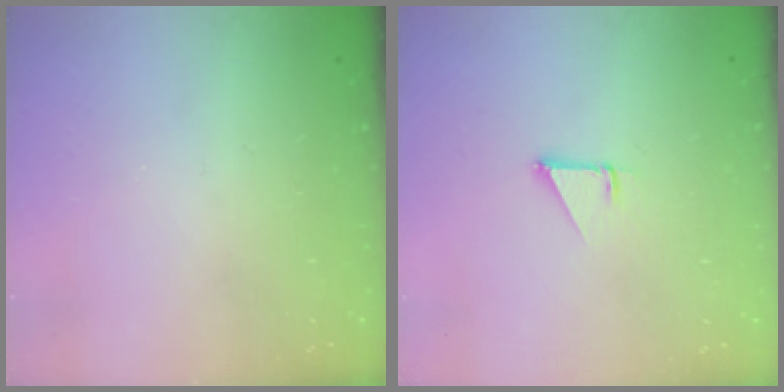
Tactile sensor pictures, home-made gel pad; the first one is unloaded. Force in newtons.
{"total": 1.0, "press": 1.0, "slide": 0.1}